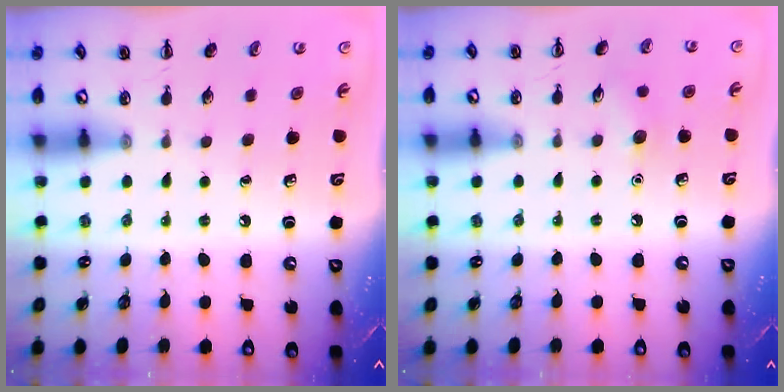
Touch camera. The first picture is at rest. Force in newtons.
{"total": 5.9, "press": 5.6, "slide": 1.7}